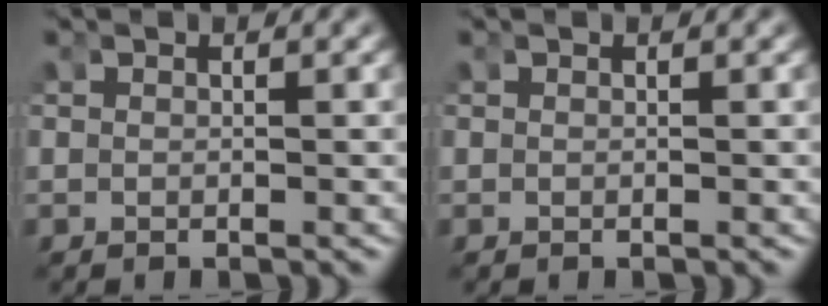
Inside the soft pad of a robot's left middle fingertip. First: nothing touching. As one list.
[{"total": 0.0}]